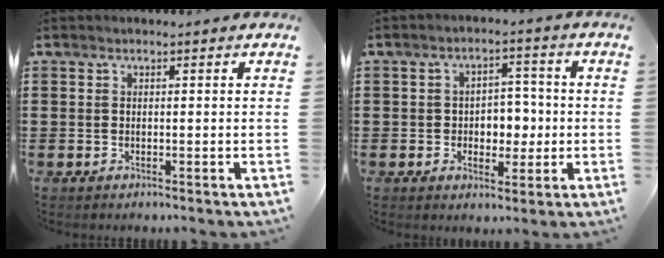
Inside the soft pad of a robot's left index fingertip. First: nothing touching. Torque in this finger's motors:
{"motor_torque": [0.26, -0.04, 0.28, 0.08]}